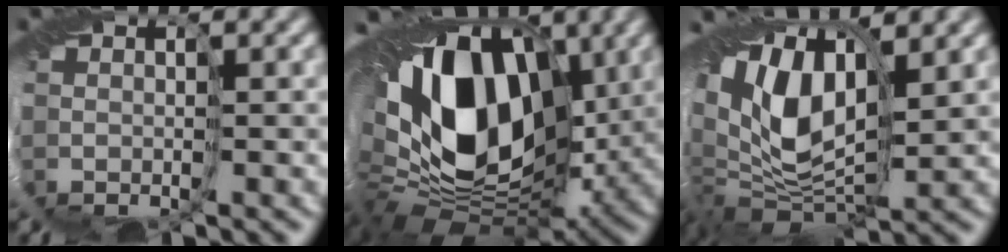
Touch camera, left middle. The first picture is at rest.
{"total": 18.7, "force": [2.3, 13.0, 13.3], "torque": [-0.243, -0.009, 0.046]}
{"total": 14.5, "force": [2.2, 9.2, 11.0], "torque": [-0.208, -0.016, 0.049]}